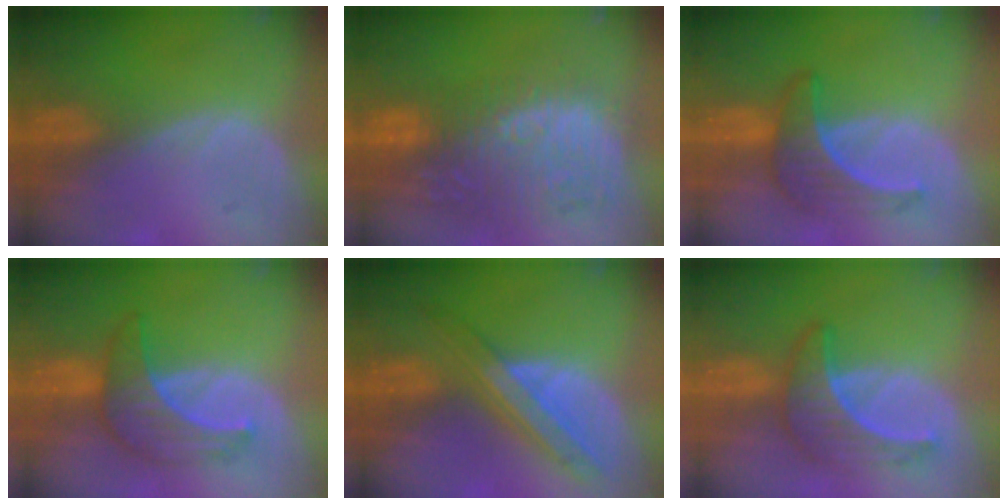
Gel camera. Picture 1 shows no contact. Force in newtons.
{"total": 12.4, "press": 11.5, "slide": 4.7}
{"total": 6.2, "press": 5.9, "slide": 1.7}
{"total": 6.9, "press": 6.8, "slide": 1.0}
{"total": 8.4, "press": 7.2, "slide": 4.4}
{"total": 6.9, "press": 6.3, "slide": 2.9}